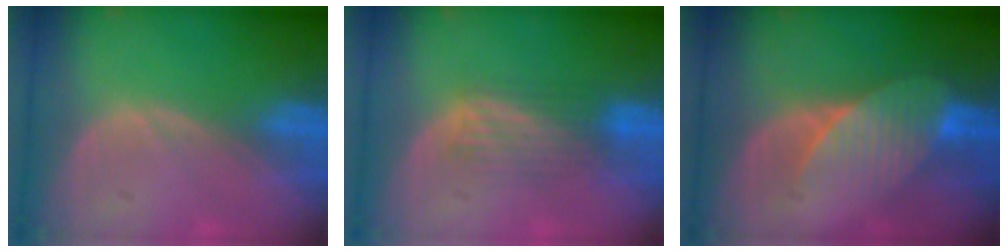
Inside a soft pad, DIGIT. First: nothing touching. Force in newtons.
{"total": 4.2, "press": 4.2, "slide": 0.1}
{"total": 7.4, "press": 6.9, "slide": 2.8}